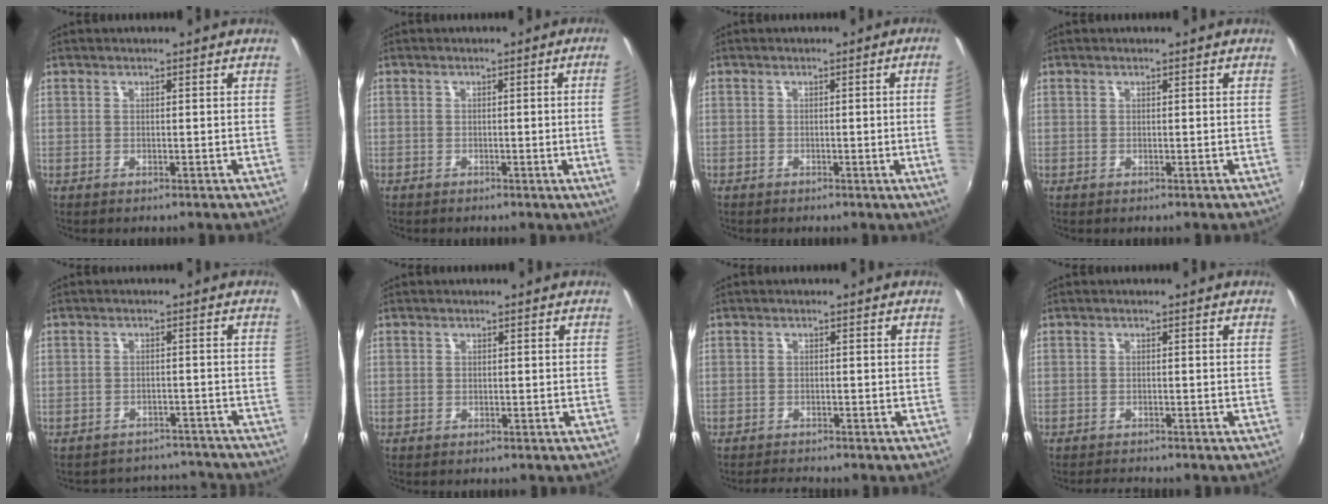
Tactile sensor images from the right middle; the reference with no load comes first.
{"total": 4.2, "force": [-0.2, -1.7, 3.8], "torque": [-0.061, -0.010, 0.003]}
{"total": 3.8, "force": [-0.1, -1.7, 3.4], "torque": [-0.054, -0.010, 0.004]}
{"total": 0.0}
{"total": 10.0, "force": [-8.9, 4.4, 1.2], "torque": [-0.027, 0.036, -0.104]}
{"total": 0.0}
{"total": 2.6, "force": [-2.5, 0.2, 0.5], "torque": [-0.020, -0.010, -0.046]}
{"total": 2.1, "force": [-2.1, 0.1, 0.3], "torque": [-0.014, -0.011, -0.038]}